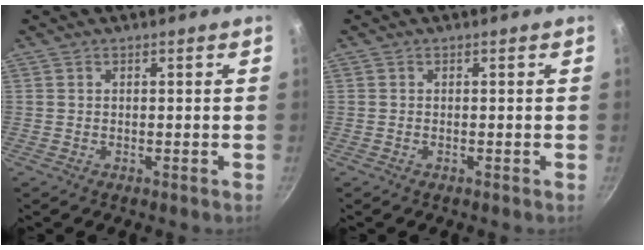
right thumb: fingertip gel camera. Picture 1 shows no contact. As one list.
[{"total": 0.0}]